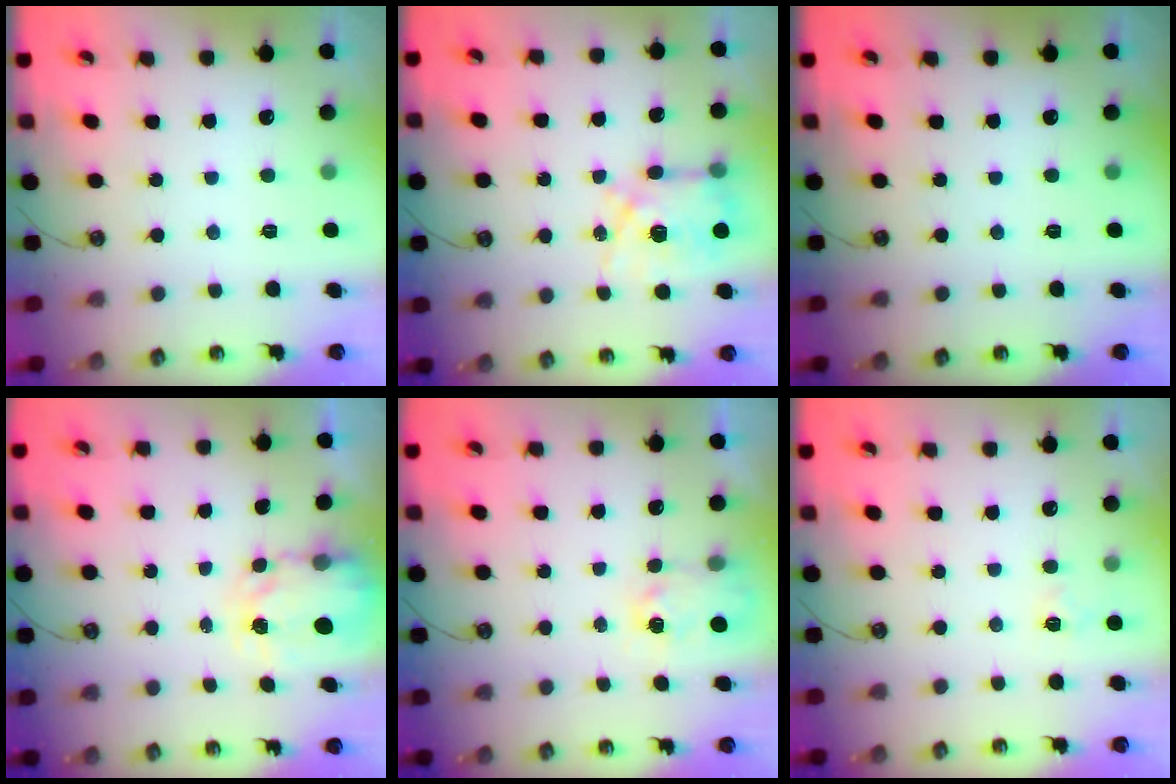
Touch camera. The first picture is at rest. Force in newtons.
{"total": 8.3, "press": 8.3, "slide": 0.5}
{"total": 0.0}
{"total": 3.9, "press": 3.9, "slide": 0.0}
{"total": 3.4, "press": 3.4, "slide": 0.5}
{"total": 3.4, "press": 3.3, "slide": 0.5}